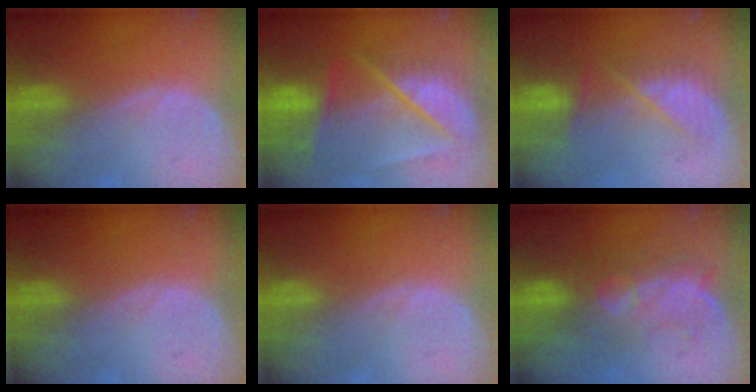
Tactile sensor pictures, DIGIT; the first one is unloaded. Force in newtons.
{"total": 9.5, "press": 8.2, "slide": 4.7}
{"total": 5.4, "press": 5.4, "slide": 0.5}
{"total": 0.0}
{"total": 0.0}
{"total": 8.0, "press": 7.8, "slide": 1.9}